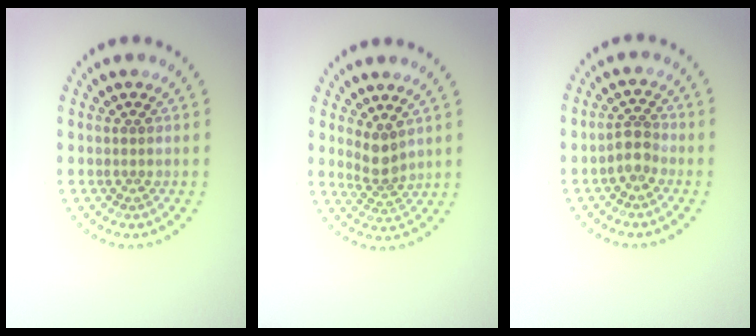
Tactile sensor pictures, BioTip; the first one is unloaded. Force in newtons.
{"total": 2.5, "press": 1.9, "slide": 1.6}
{"total": 2.1, "press": 1.8, "slide": 1.1}